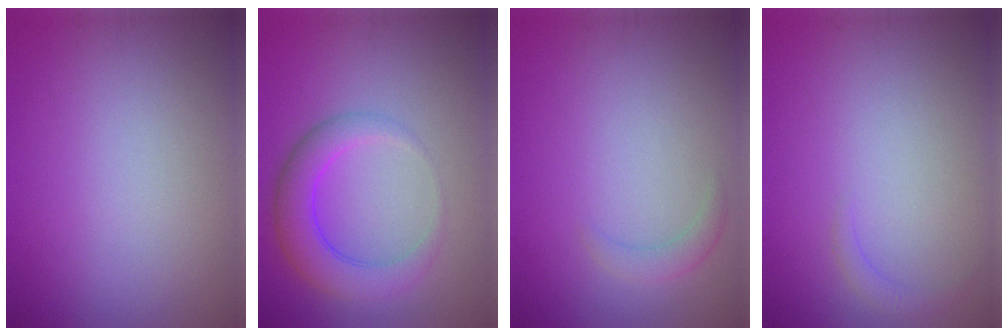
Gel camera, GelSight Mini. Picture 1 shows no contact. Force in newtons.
{"total": 4.4, "press": 4.3, "slide": 0.3}
{"total": 1.3, "press": 1.3, "slide": 0.1}
{"total": 1.0, "press": 1.0, "slide": 0.2}